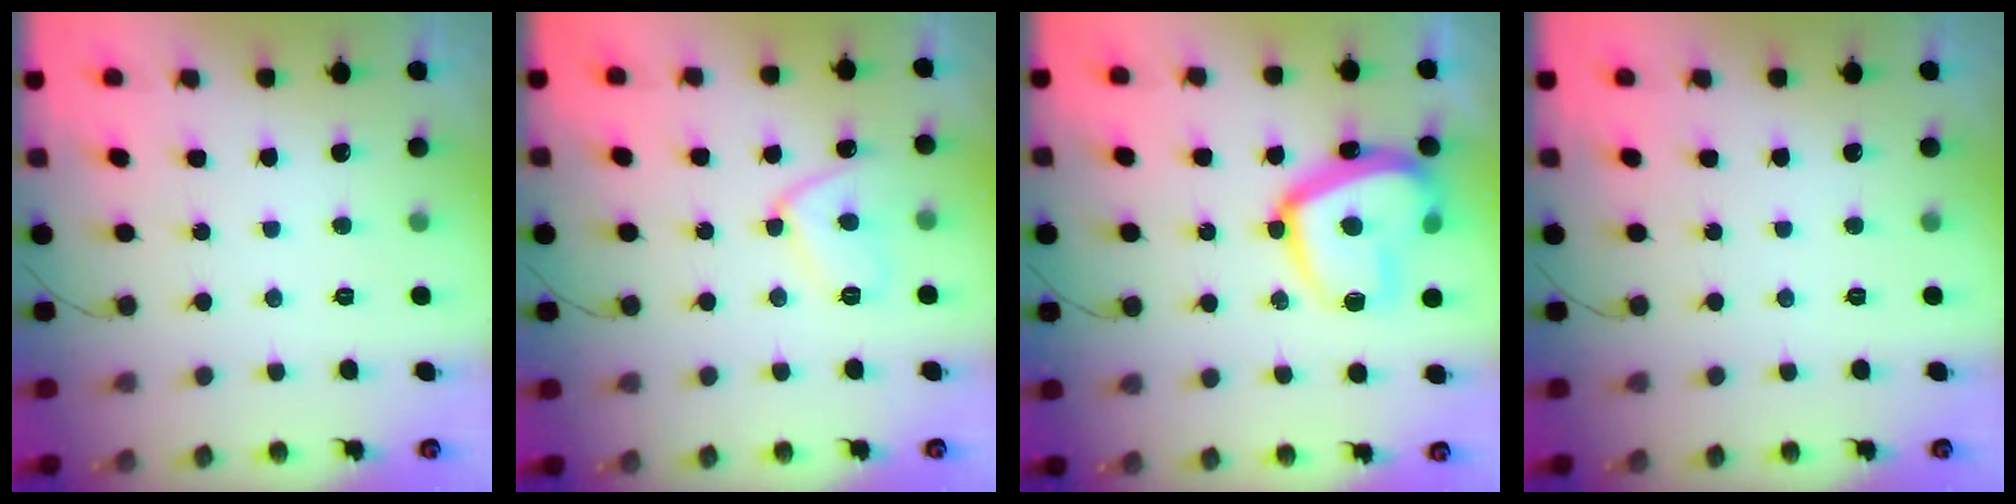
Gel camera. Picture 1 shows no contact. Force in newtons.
{"total": 9.1, "press": 9.1, "slide": 0.8}
{"total": 18.7, "press": 18.6, "slide": 2.1}
{"total": 0.0}